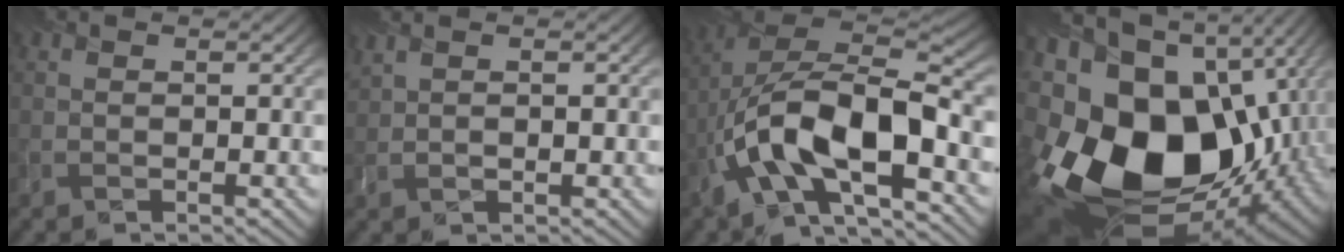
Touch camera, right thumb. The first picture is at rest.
{"total": 1.7, "force": [1.3, 0.3, 1.1], "torque": [-0.027, 0.004, 0.025]}
{"total": 14.5, "force": [-5.4, 5.7, 12.1], "torque": [-0.221, -0.001, -0.099]}
{"total": 23.0, "force": [-4.0, 15.8, 16.1], "torque": [-0.375, -0.077, -0.025]}